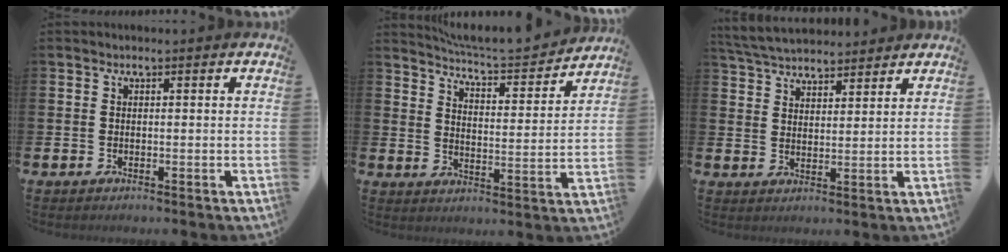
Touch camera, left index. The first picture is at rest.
{"total": 6.5, "force": [6.3, 0.3, 1.2], "torque": [-0.047, -0.049, 0.108]}
{"total": 5.1, "force": [4.9, 1.1, 0.4], "torque": [-0.028, -0.021, 0.090]}